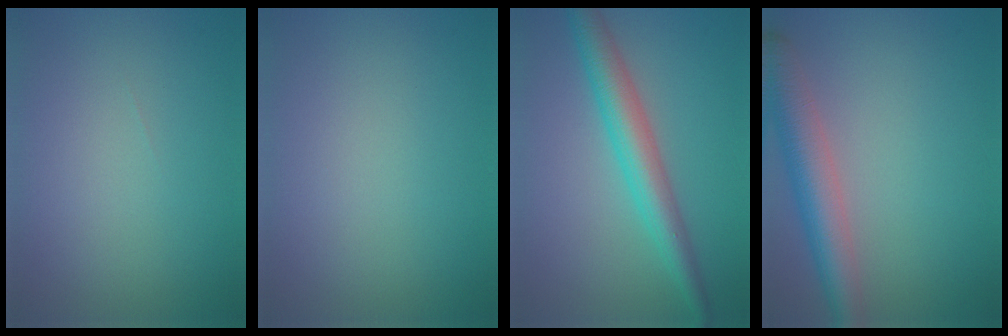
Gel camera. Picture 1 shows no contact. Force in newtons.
{"total": 0.0}
{"total": 4.8, "press": 4.8, "slide": 0.0}
{"total": 5.7, "press": 5.7, "slide": 0.4}